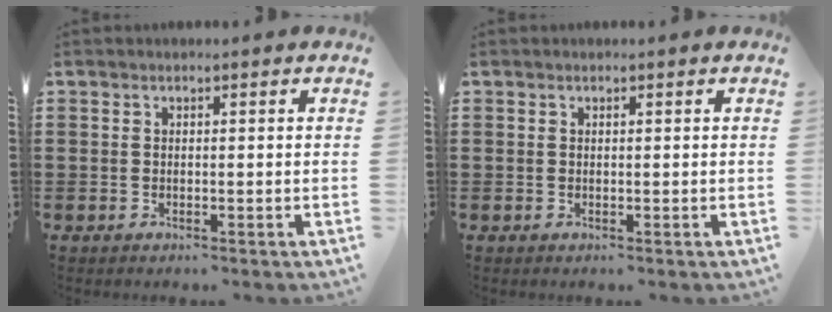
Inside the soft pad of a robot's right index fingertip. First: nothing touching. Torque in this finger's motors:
{"motor_torque": [0.11, 0.35, 0.01, 0.00]}